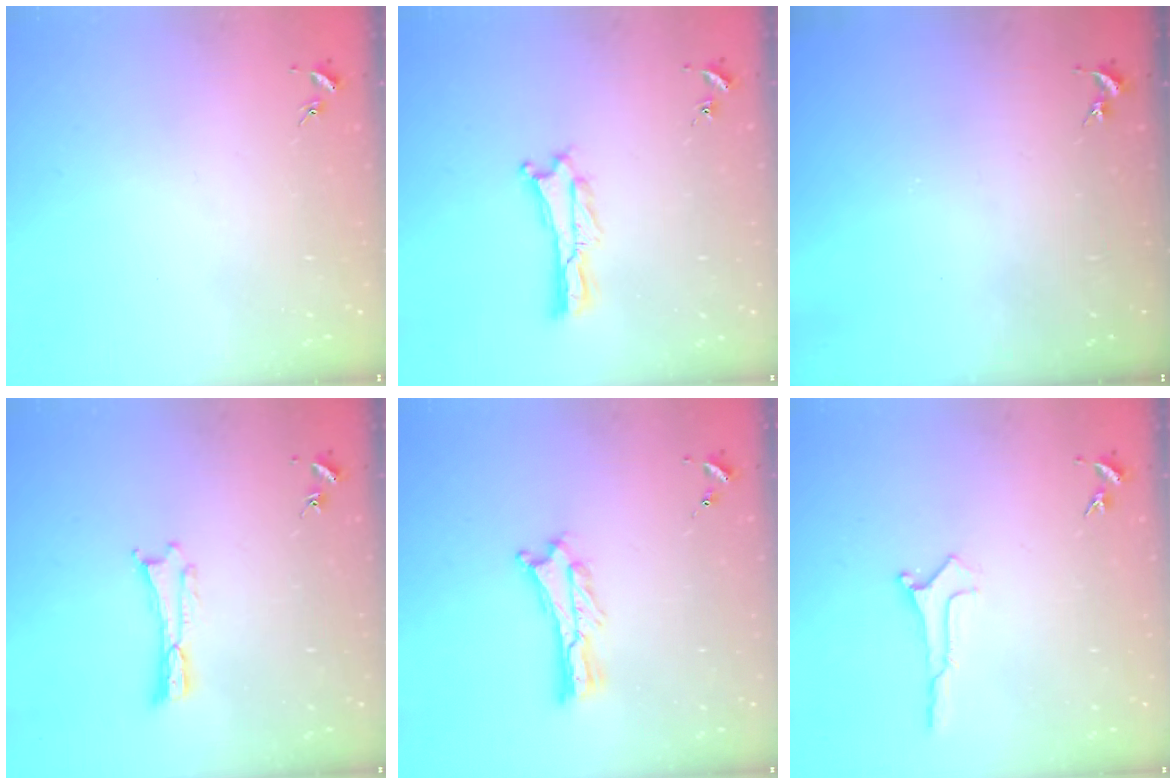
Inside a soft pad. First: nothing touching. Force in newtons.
{"total": 0.0}
{"total": 0.0}
{"total": 0.0}
{"total": 1.3, "press": 1.3, "slide": 0.3}
{"total": 0.0}